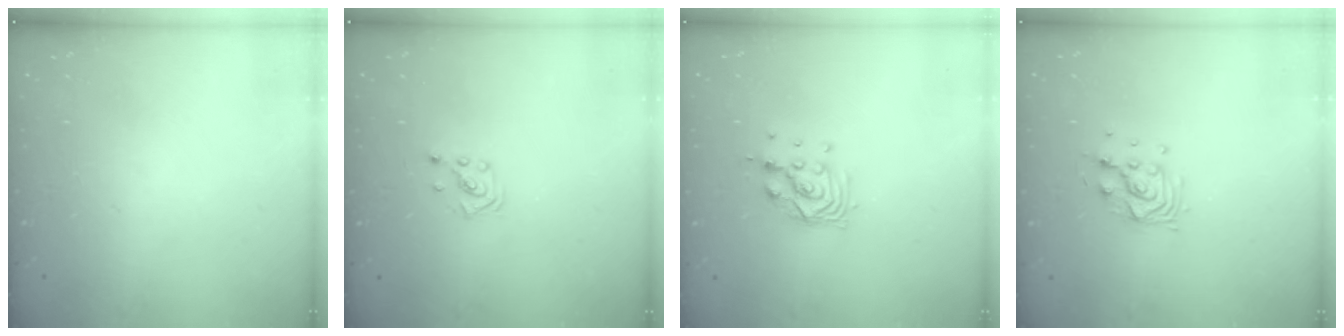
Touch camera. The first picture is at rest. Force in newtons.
{"total": 1.4, "press": 1.4, "slide": 0.1}
{"total": 8.5, "press": 8.5, "slide": 0.8}
{"total": 9.0, "press": 8.9, "slide": 1.5}